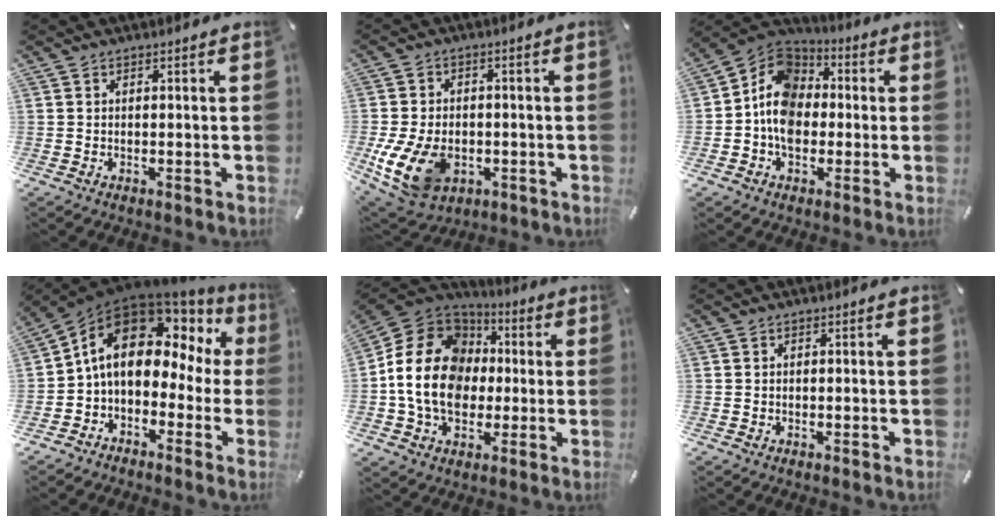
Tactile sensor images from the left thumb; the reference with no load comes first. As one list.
[{"total": 13.0, "force": [-3.6, 9.4, 8.3], "torque": [-0.171, 0.009, -0.061]}, {"total": 11.1, "force": [-2.0, 9.1, 6.0], "torque": [-0.134, 0.018, -0.041]}, {"total": 15.5, "force": [4.5, 10.4, 10.6], "torque": [-0.179, -0.017, 0.074]}, {"total": 18.6, "force": [-1.6, 15.4, 10.3], "torque": [-0.211, 0.027, -0.026]}, {"total": 0.0}]